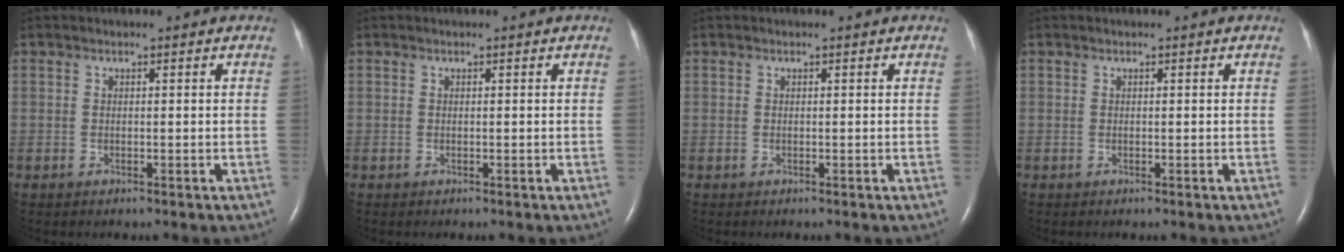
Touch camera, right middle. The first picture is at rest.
{"total": 0.0}
{"total": 0.0}
{"total": 0.0}